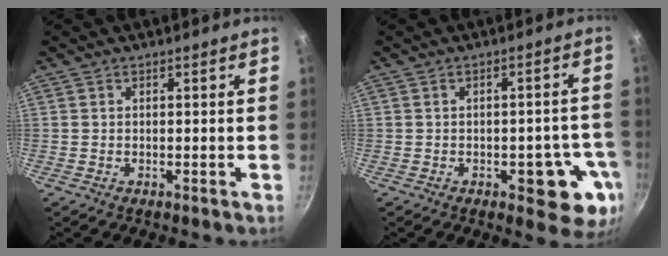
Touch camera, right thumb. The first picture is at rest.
{"total": 9.9, "force": [-3.5, 4.7, 8.0], "torque": [-0.051, 0.013, -0.041]}